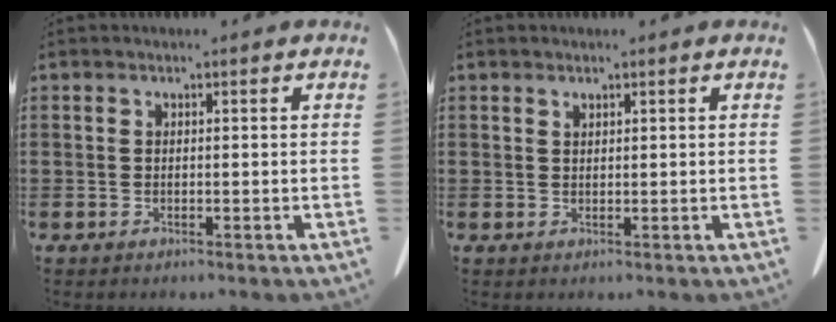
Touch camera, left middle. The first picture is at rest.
{"total": 0.7, "force": [0.6, 0.1, 0.4], "torque": [-0.010, -0.002, 0.013]}